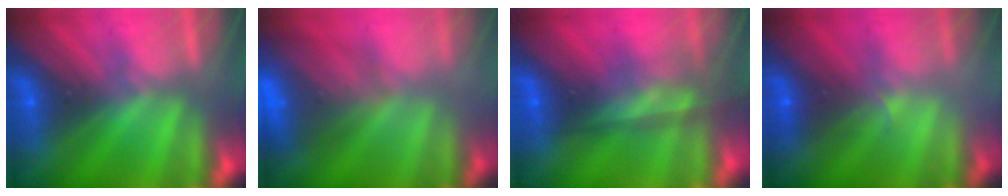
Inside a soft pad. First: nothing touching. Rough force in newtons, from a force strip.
{"total": 6.0}
{"total": 7.8}
{"total": 2.1}